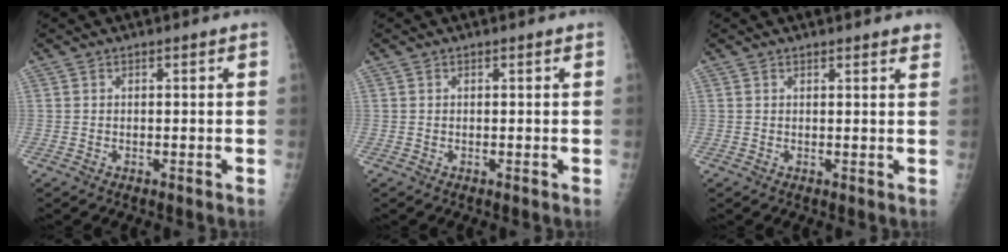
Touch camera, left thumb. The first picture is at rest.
{"total": 0.0}
{"total": 2.5, "force": [2.2, 0.5, 1.0], "torque": [-0.003, -0.003, 0.020]}